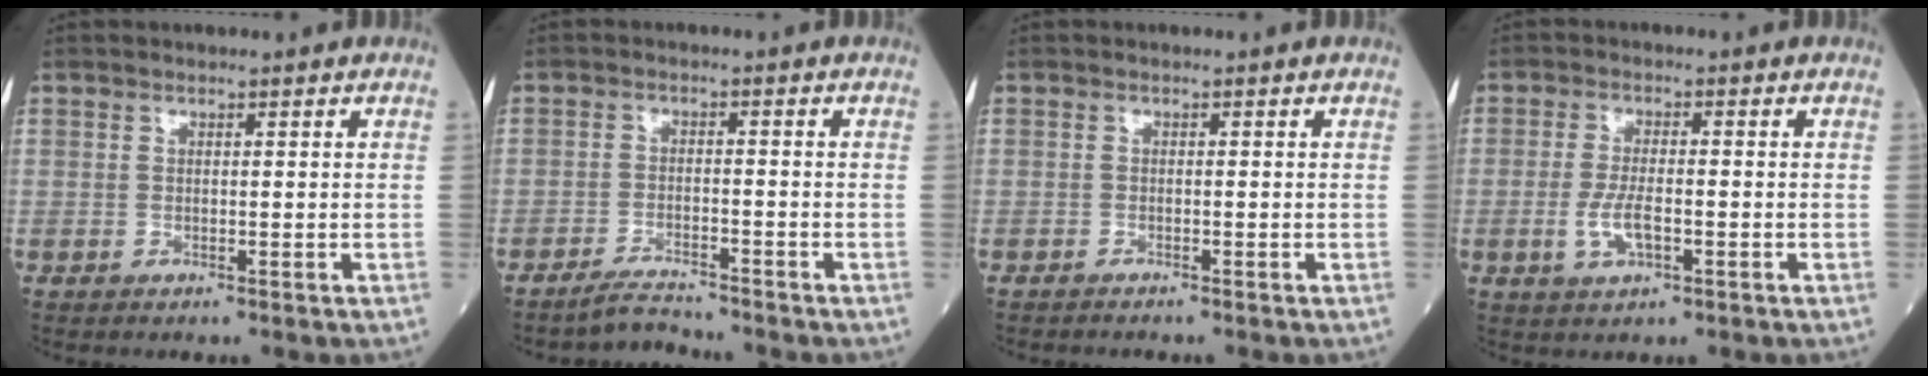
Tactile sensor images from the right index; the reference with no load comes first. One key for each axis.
{"total": 3.3, "fx": -3.2, "fy": -0.3, "fz": 0.2, "tx": -0.008, "ty": -0.017, "tz": -0.058}
{"total": 0.7, "fx": -0.7, "fy": 0.0, "fz": 0.1, "tx": -0.005, "ty": -0.002, "tz": -0.014}
{"total": 4.6, "fx": -1.4, "fy": 1.4, "fz": 4.1, "tx": -0.087, "ty": -0.003, "tz": -0.024}